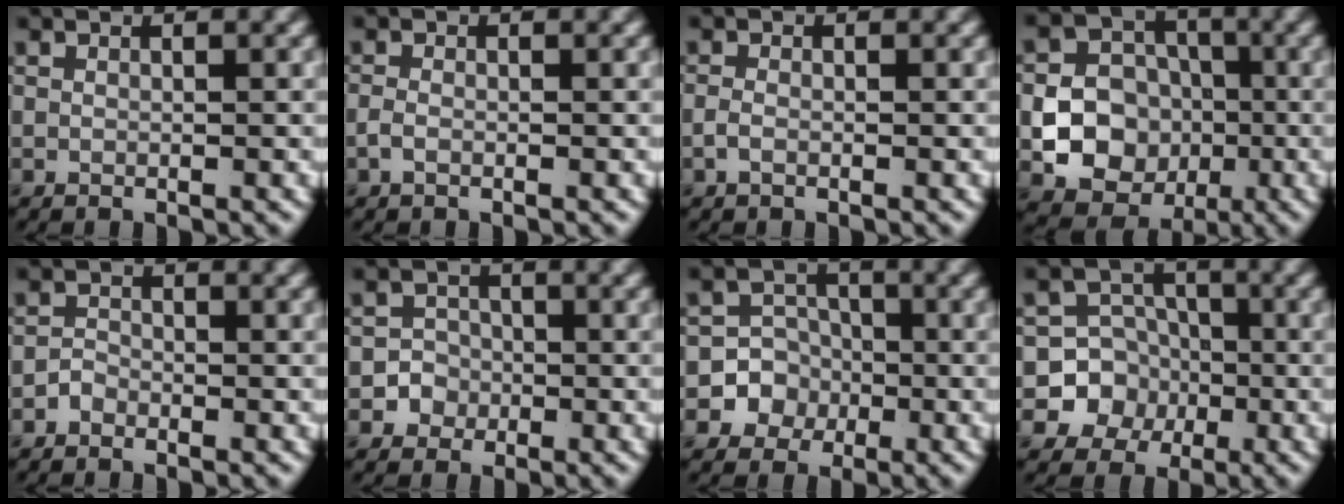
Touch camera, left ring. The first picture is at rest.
{"total": 1.0, "force": [-0.5, 0.5, 0.7], "torque": [-0.017, 0.000, -0.013]}
{"total": 1.0, "force": [-0.5, 0.4, 0.7], "torque": [-0.018, -0.001, -0.013]}
{"total": 11.5, "force": [-2.3, 10.6, 3.9], "torque": [-0.066, -0.018, -0.049]}
{"total": 1.0, "force": [-0.8, 0.6, 0.2], "torque": [-0.001, 0.003, -0.017]}
{"total": 2.3, "force": [-0.9, 2.2, 0.1], "torque": [0.027, 0.005, -0.023]}
{"total": 5.3, "force": [-1.8, 4.9, 0.3], "torque": [0.023, 0.012, -0.048]}
{"total": 6.9, "force": [-2.0, 6.5, 0.8], "torque": [0.008, 0.006, -0.057]}